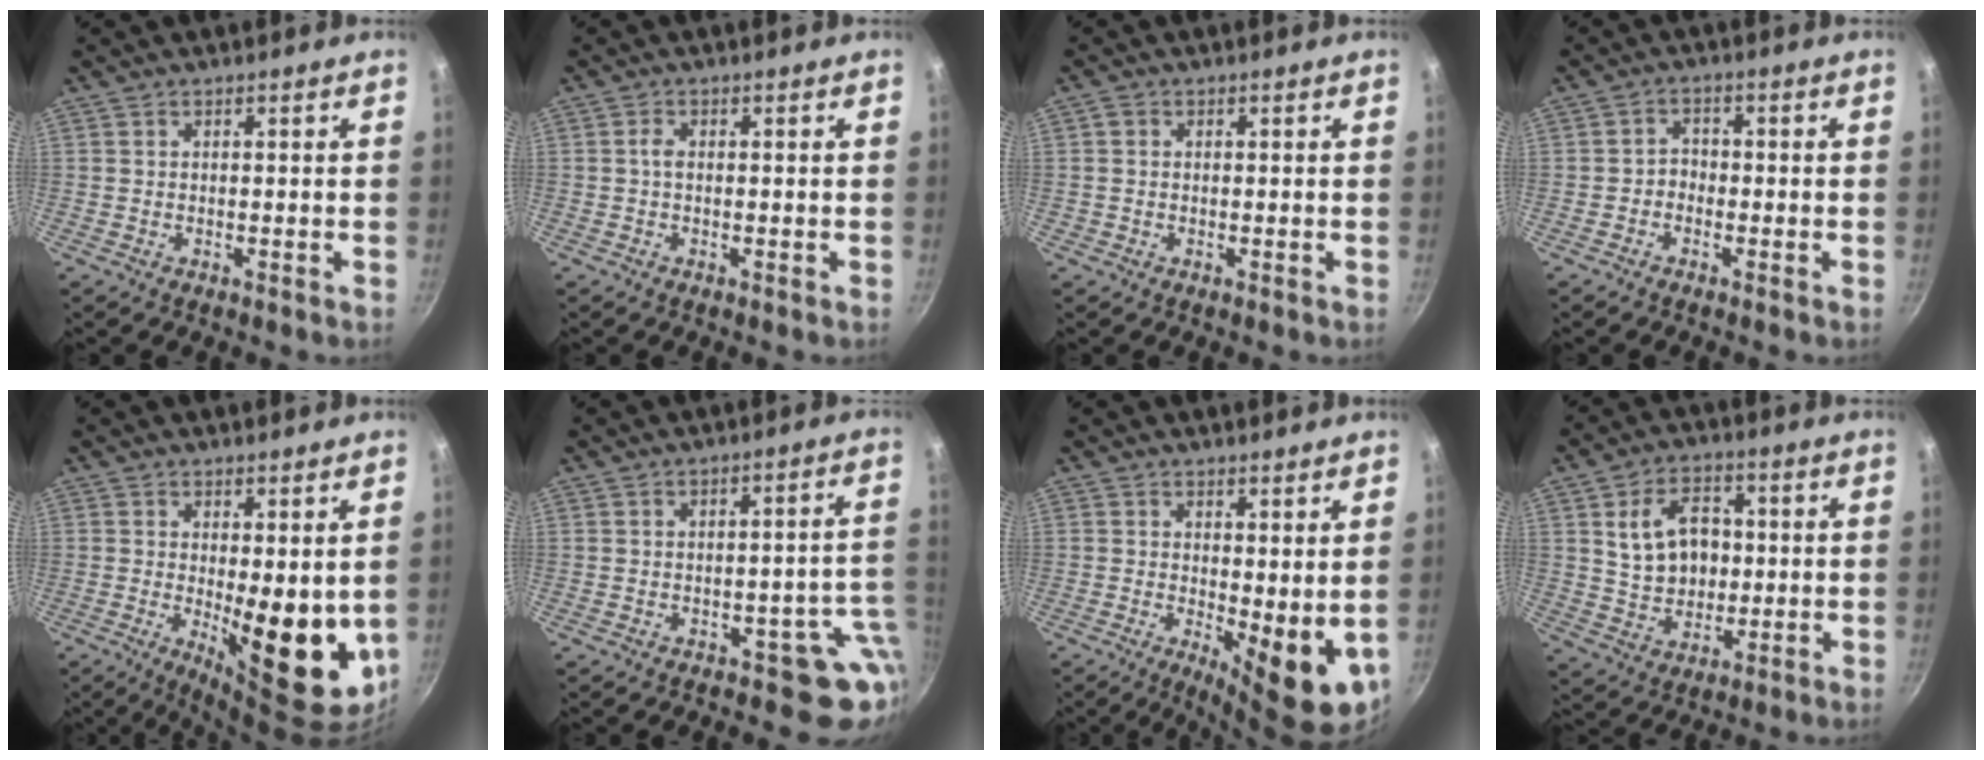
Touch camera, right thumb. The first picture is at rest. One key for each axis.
{"total": 1.5, "fx": 0.1, "fy": 0.9, "fz": 1.2, "tx": -0.024, "ty": 0.004, "tz": -0.001}
{"total": 1.5, "fx": 0.2, "fy": 1.4, "fz": 0.6, "tx": -0.007, "ty": 0.003, "tz": 0.001}
{"total": 2.5, "fx": -1.1, "fy": 2.0, "fz": 1.0, "tx": -0.002, "ty": 0.016, "tz": -0.023}
{"total": 13.0, "fx": 0.0, "fy": 5.0, "fz": 12.0, "tx": -0.133, "ty": -0.026, "tz": 0.015}
{"total": 7.8, "fx": -2.2, "fy": 5.0, "fz": 5.6, "tx": 0.015, "ty": 0.025, "tz": -0.021}
{"total": 9.3, "fx": 0.6, "fy": 3.6, "fz": 8.6, "tx": -0.099, "ty": -0.018, "tz": 0.018}
{"total": 11.6, "fx": 1.7, "fy": 8.5, "fz": 7.8, "tx": -0.106, "ty": 0.003, "tz": 0.035}